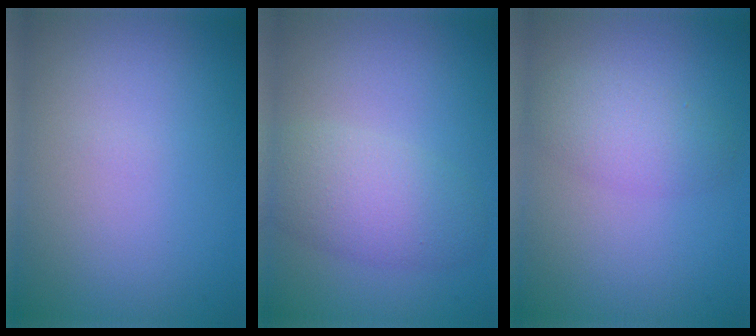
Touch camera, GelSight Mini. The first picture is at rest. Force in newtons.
{"total": 4.5, "press": 4.5, "slide": 0.2}
{"total": 2.7, "press": 2.7, "slide": 0.0}